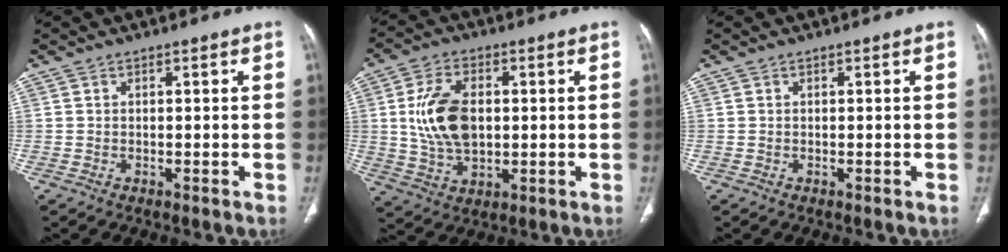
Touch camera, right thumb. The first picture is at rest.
{"total": 12.1, "force": [1.1, 7.5, 9.5], "torque": [-0.172, -0.002, 0.027]}
{"total": 0.0}